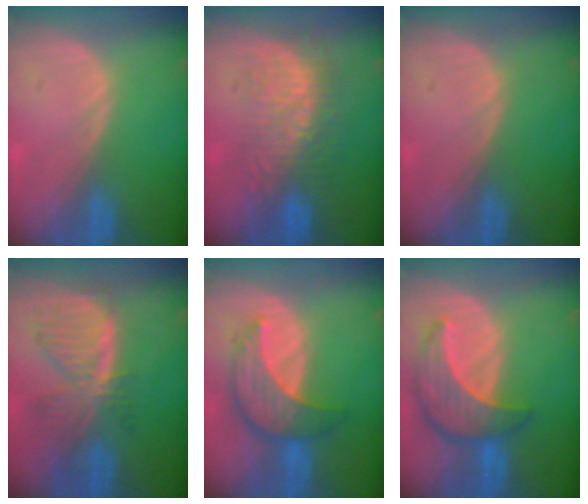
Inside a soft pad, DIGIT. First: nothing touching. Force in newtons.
{"total": 8.7, "press": 8.3, "slide": 2.5}
{"total": 0.0}
{"total": 8.1, "press": 7.0, "slide": 4.0}
{"total": 7.8, "press": 7.5, "slide": 2.2}
{"total": 8.6, "press": 7.7, "slide": 3.8}